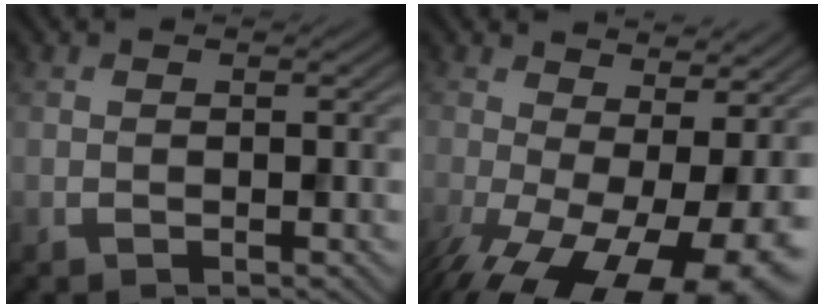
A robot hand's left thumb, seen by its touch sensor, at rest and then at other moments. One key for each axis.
{"total": 16.0, "fx": -5.9, "fy": 7.3, "fz": 13.0, "tx": -0.220, "ty": -0.042, "tz": -0.067}